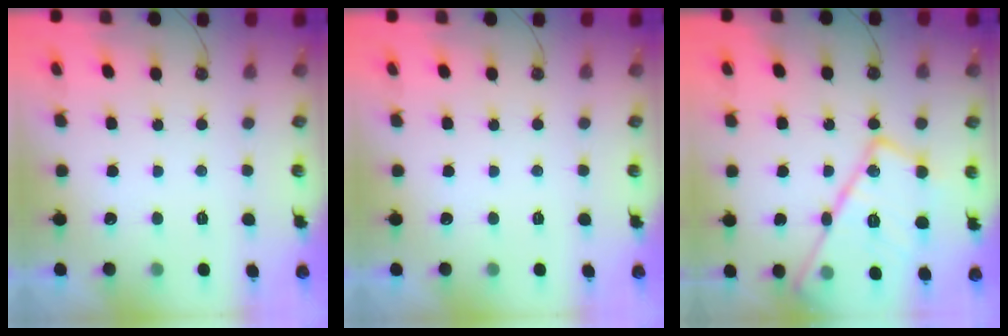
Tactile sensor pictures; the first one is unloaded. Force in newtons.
{"total": 0.0}
{"total": 23.7, "press": 23.6, "slide": 2.3}